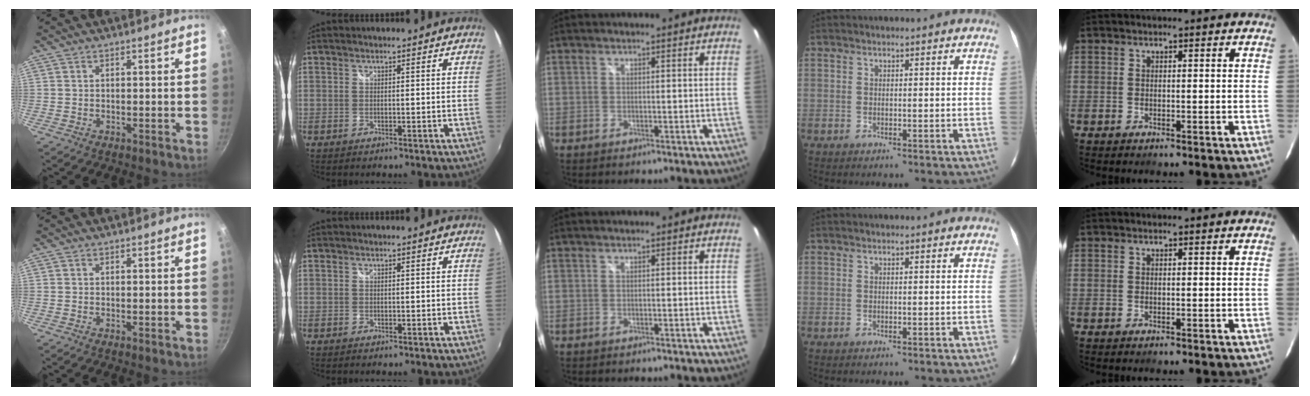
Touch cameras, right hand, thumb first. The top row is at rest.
{}